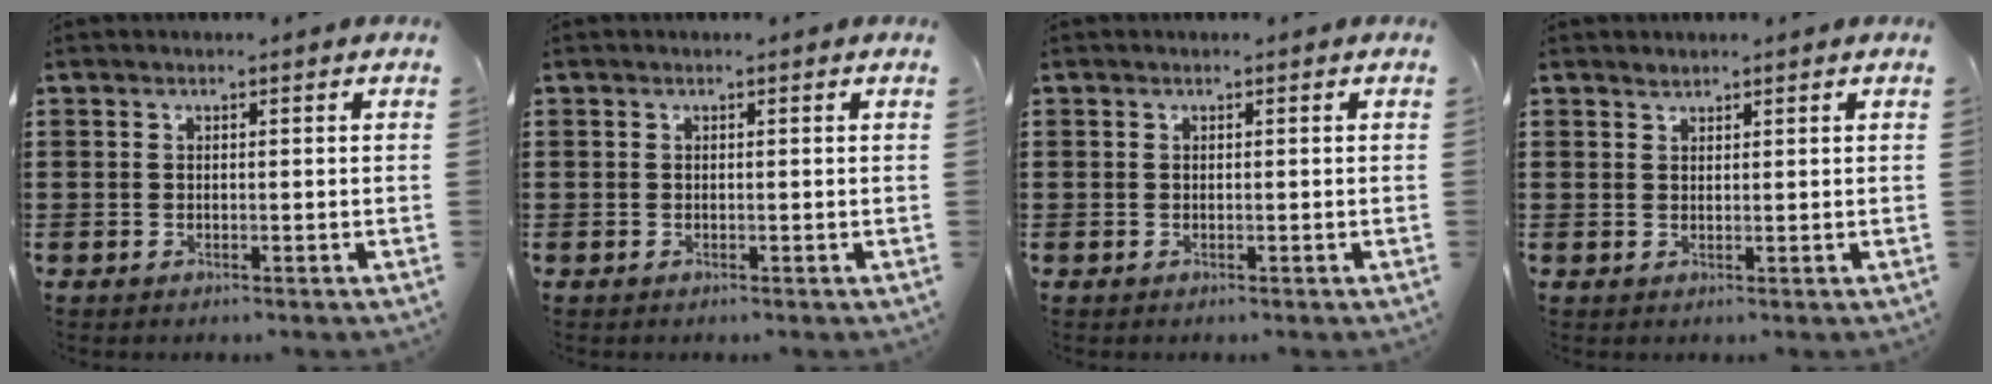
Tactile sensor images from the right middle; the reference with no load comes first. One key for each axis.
{"total": 0.0}
{"total": 0.0}
{"total": 1.1, "fx": 1.1, "fy": 0.2, "fz": 0.0, "tx": -0.002, "ty": 0.000, "tz": 0.021}